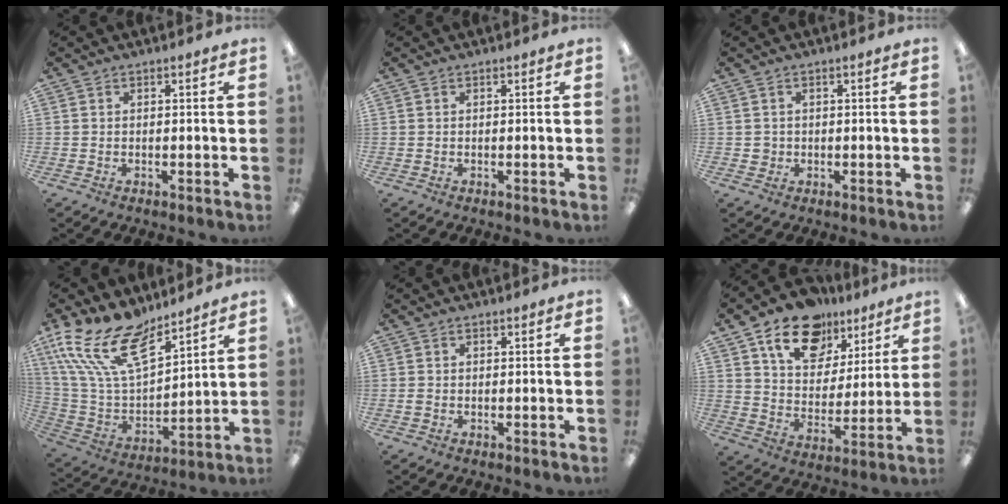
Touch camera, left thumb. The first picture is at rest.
{"total": 0.0}
{"total": 1.6, "force": [0.2, 1.6, 0.3], "torque": [-0.008, 0.005, 0.000]}
{"total": 20.5, "force": [13.5, 9.3, 12.4], "torque": [-0.266, -0.089, 0.245]}
{"total": 0.8, "force": [-0.2, 0.6, 0.5], "torque": [-0.010, 0.003, -0.004]}
{"total": 15.6, "force": [10.6, 9.5, 6.4], "torque": [-0.104, -0.054, 0.193]}